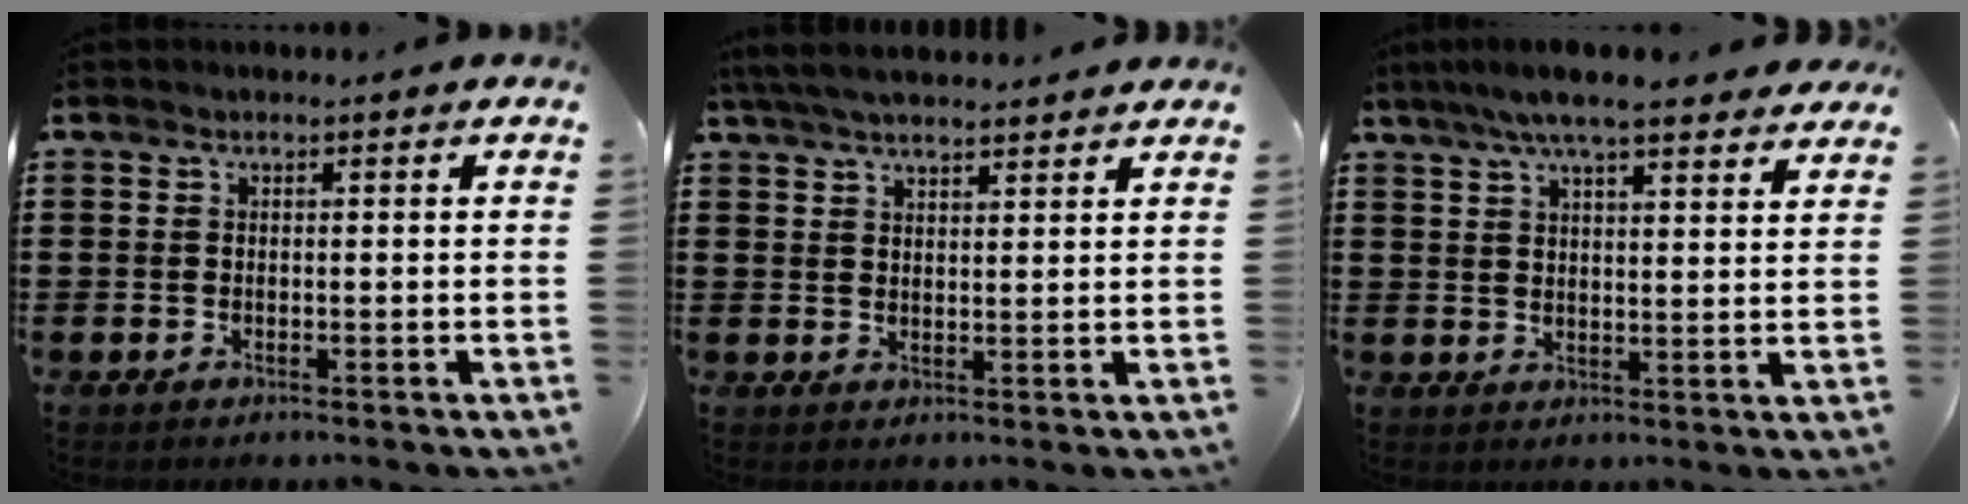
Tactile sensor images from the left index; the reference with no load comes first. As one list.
[{"total": 4.5, "force": [4.1, 0.3, 1.7], "torque": [-0.044, -0.008, 0.076]}, {"total": 7.1, "force": [6.0, 0.8, 3.6], "torque": [-0.086, -0.013, 0.108]}]